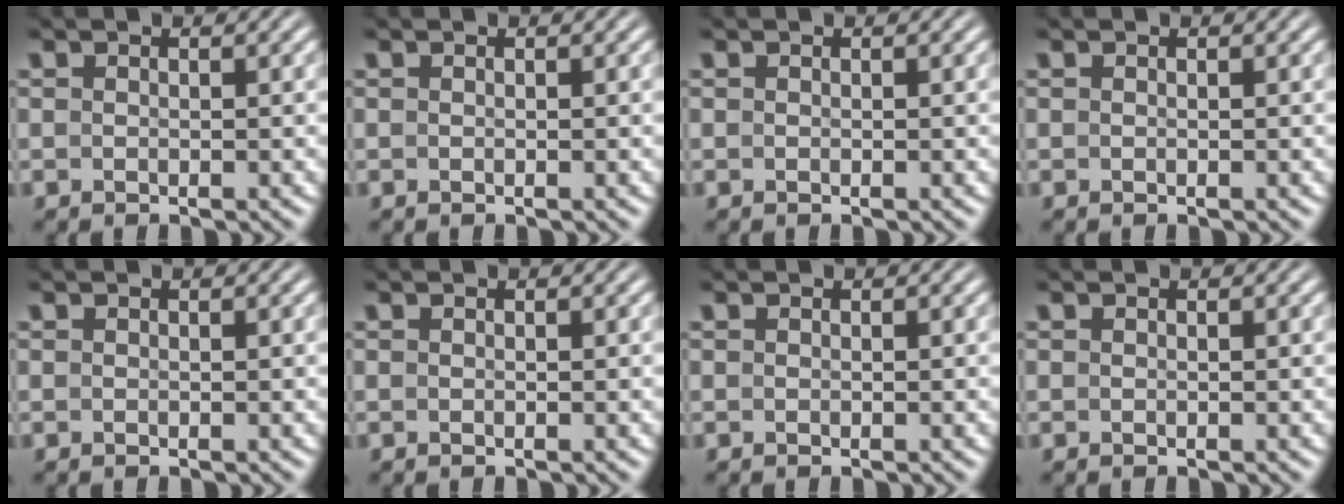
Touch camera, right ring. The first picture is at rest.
{"total": 0.0}
{"total": 1.3, "force": [-0.3, -1.2, -0.4], "torque": [0.015, -0.010, 0.005]}
{"total": 0.0}
{"total": 0.0}
{"total": 0.0}
{"total": 0.0}
{"total": 0.0}